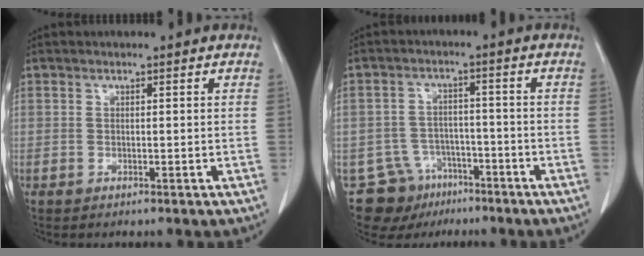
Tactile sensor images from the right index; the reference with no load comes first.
{"total": 9.6, "force": [-6.6, 6.9, 1.3], "torque": [-0.020, 0.028, -0.099]}